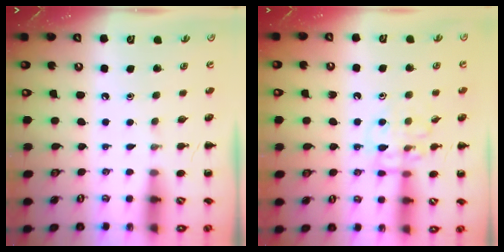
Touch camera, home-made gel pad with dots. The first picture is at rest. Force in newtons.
{"total": 10.4, "press": 10.3, "slide": 0.7}